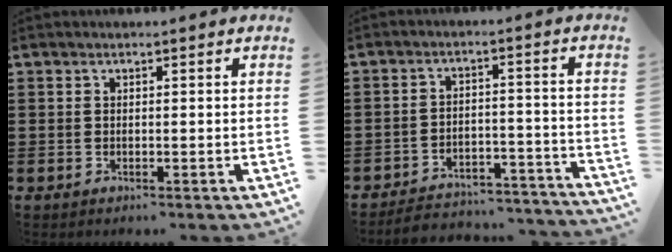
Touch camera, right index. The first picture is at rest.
{"total": 4.6, "force": [-4.4, 0.8, 0.8], "torque": [-0.016, 0.008, -0.091]}